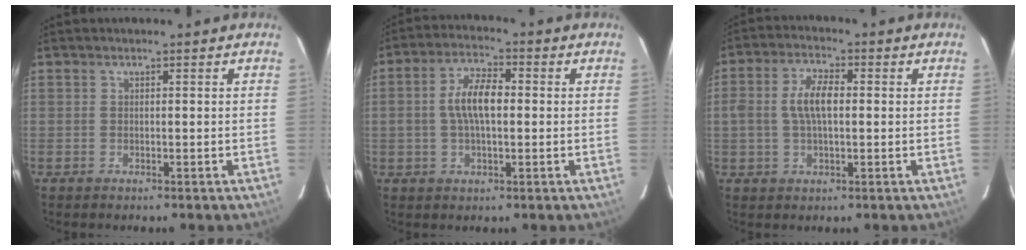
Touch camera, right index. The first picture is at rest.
{"total": 7.5, "force": [0.1, 3.4, 6.7], "torque": [-0.130, 0.015, 0.002]}
{"total": 6.5, "force": [0.2, 3.0, 5.8], "torque": [-0.112, 0.012, 0.006]}